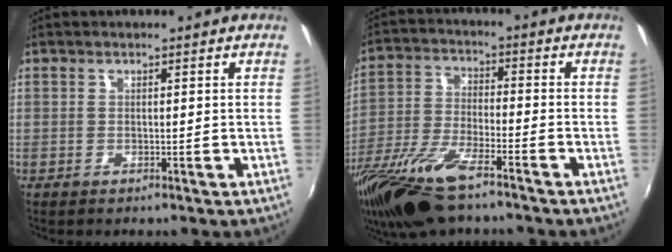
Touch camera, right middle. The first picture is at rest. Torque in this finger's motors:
{"motor_torque": [1.13, -1.01, 0.68, 0.21]}